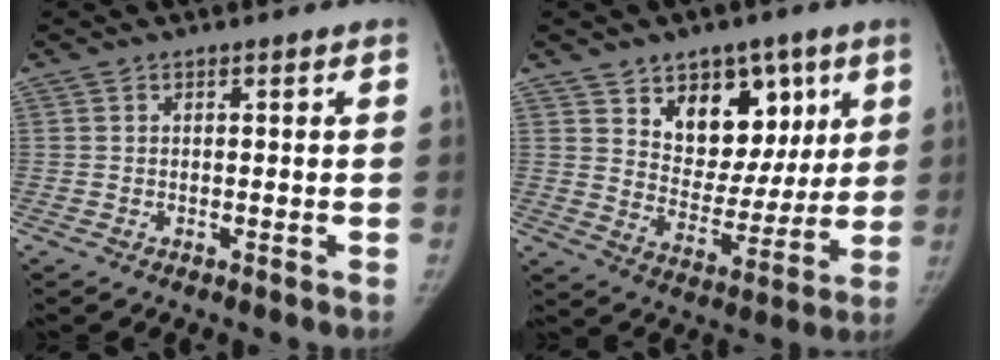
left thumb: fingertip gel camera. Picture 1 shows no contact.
{"total": 14.8, "force": [7.4, 10.3, 7.5], "torque": [-0.053, -0.035, 0.124]}